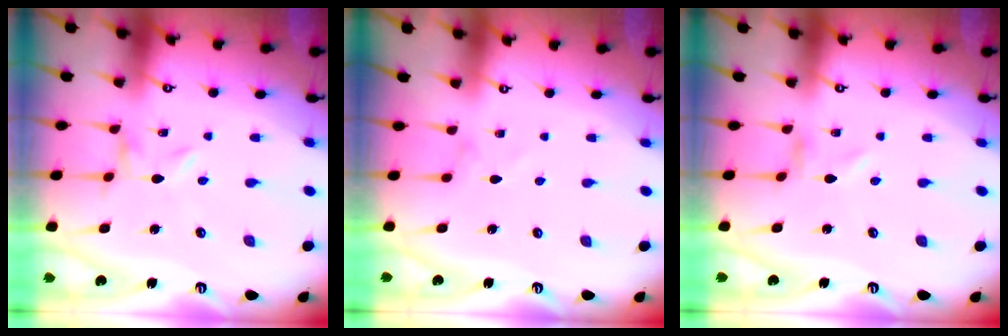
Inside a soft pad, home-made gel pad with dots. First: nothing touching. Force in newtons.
{"total": 0.0}
{"total": 0.0}